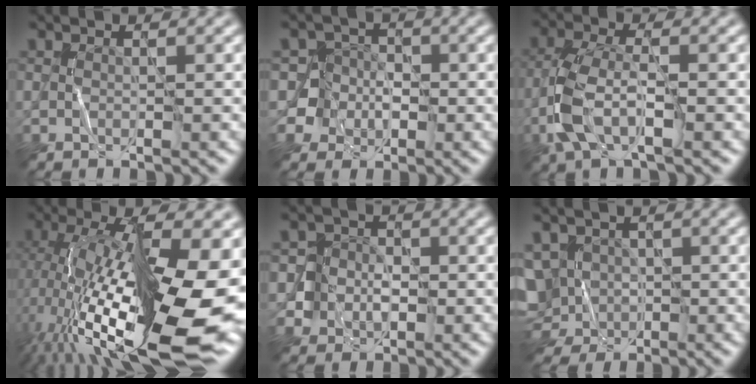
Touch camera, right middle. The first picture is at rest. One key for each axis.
{"total": 3.8, "fx": -1.0, "fy": 3.6, "fz": -0.4, "tx": 0.035, "ty": 0.013, "tz": -0.031}
{"total": 4.4, "fx": -1.9, "fy": 1.9, "fz": 3.5, "tx": -0.086, "ty": 0.006, "tz": -0.043}
{"total": 17.2, "fx": -2.9, "fy": 5.8, "fz": 16.0, "tx": -0.275, "ty": -0.006, "tz": -0.046}
{"total": 3.4, "fx": -0.6, "fy": 3.3, "fz": 0.2, "tx": 0.015, "ty": 0.017, "tz": -0.025}
{"total": 7.5, "fx": -1.9, "fy": 6.7, "fz": 2.9, "tx": -0.067, "ty": -0.016, "tz": -0.040}